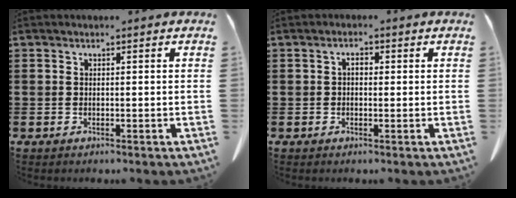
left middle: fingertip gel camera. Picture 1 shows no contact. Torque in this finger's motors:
{"motor_torque": [-0.02, -0.02, 0.04, 0.01]}